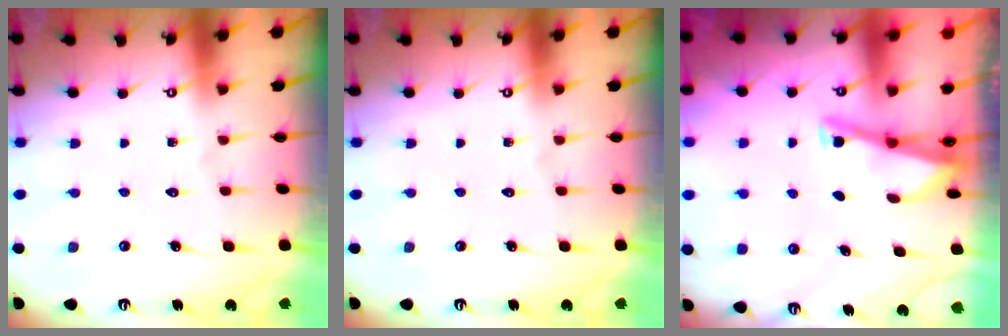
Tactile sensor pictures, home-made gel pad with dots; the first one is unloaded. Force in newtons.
{"total": 0.0}
{"total": 2.9, "press": 2.9, "slide": 0.4}